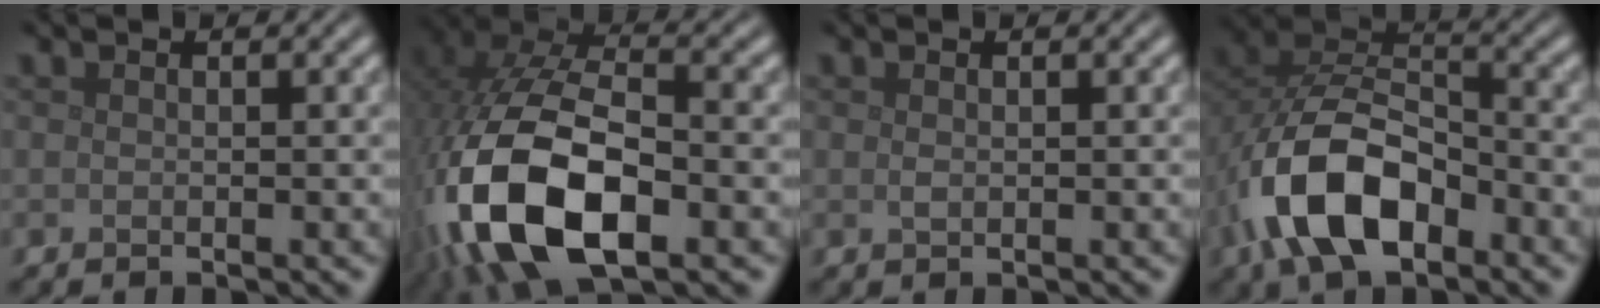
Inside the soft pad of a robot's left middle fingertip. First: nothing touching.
{"total": 15.4, "force": [-5.3, 8.5, 11.8], "torque": [-0.264, -0.031, -0.086]}
{"total": 0.5, "force": [0.1, 0.3, 0.4], "torque": [-0.010, 0.000, 0.002]}
{"total": 9.8, "force": [-4.1, 5.6, 7.0], "torque": [-0.148, 0.004, -0.079]}